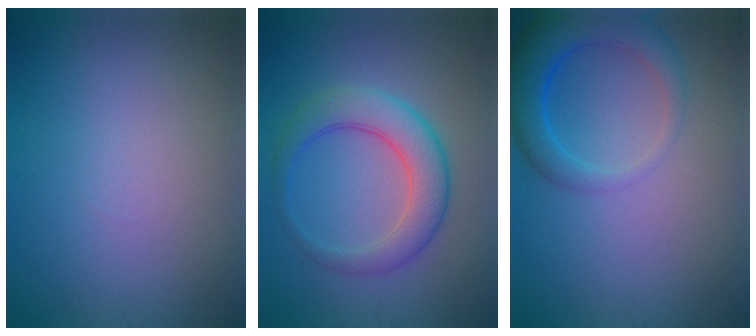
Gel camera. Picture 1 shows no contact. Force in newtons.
{"total": 5.1, "press": 5.1, "slide": 0.2}
{"total": 5.2, "press": 5.2, "slide": 0.5}